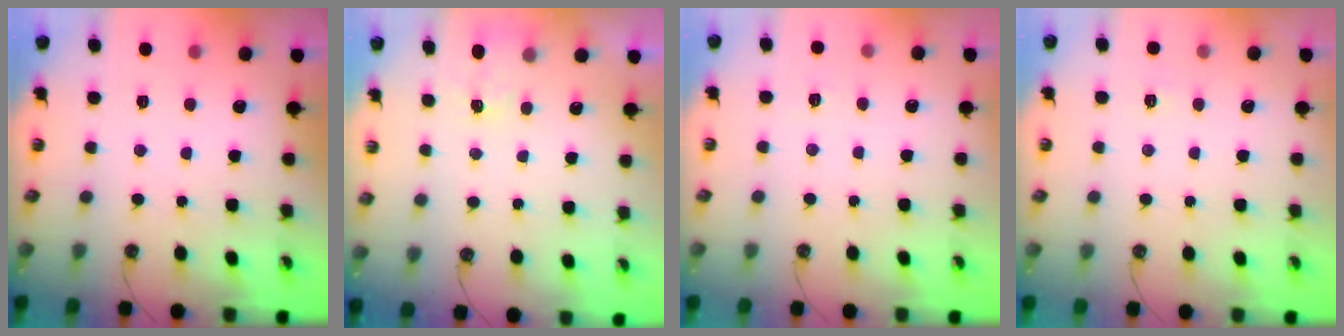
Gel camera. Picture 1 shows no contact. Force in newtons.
{"total": 2.2, "press": 2.2, "slide": 0.4}
{"total": 2.7, "press": 2.7, "slide": 0.4}
{"total": 2.7, "press": 2.7, "slide": 0.3}